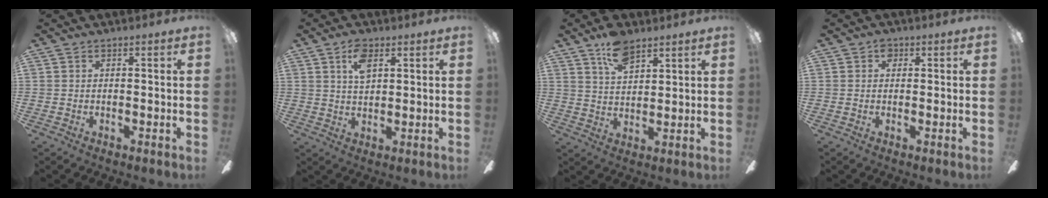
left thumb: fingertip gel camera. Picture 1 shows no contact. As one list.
[{"total": 6.2, "force": [3.2, 3.3, 4.2], "torque": [-0.076, 0.000, 0.054]}, {"total": 8.4, "force": [5.8, 3.7, 4.7], "torque": [-0.083, -0.022, 0.104]}, {"total": 1.8, "force": [0.8, 1.3, 1.0], "torque": [-0.004, -0.004, 0.011]}]